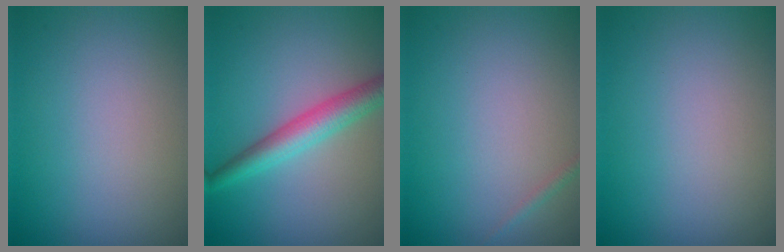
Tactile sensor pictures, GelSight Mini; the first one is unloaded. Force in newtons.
{"total": 3.8, "press": 3.8, "slide": 0.0}
{"total": 0.6, "press": 0.6, "slide": 0.0}
{"total": 0.0}